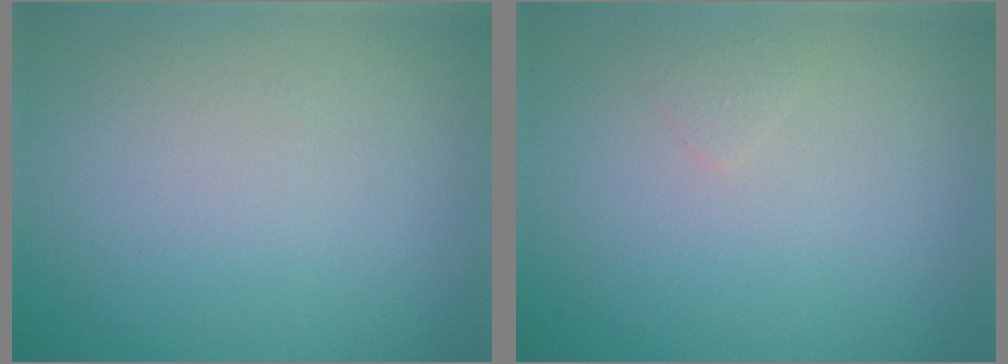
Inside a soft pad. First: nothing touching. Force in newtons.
{"total": 0.6, "press": 0.6, "slide": 0.0}